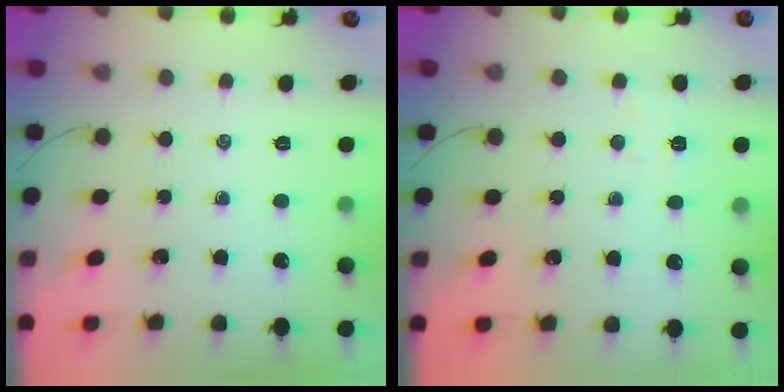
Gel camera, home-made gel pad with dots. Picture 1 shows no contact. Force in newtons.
{"total": 3.0, "press": 2.9, "slide": 0.8}